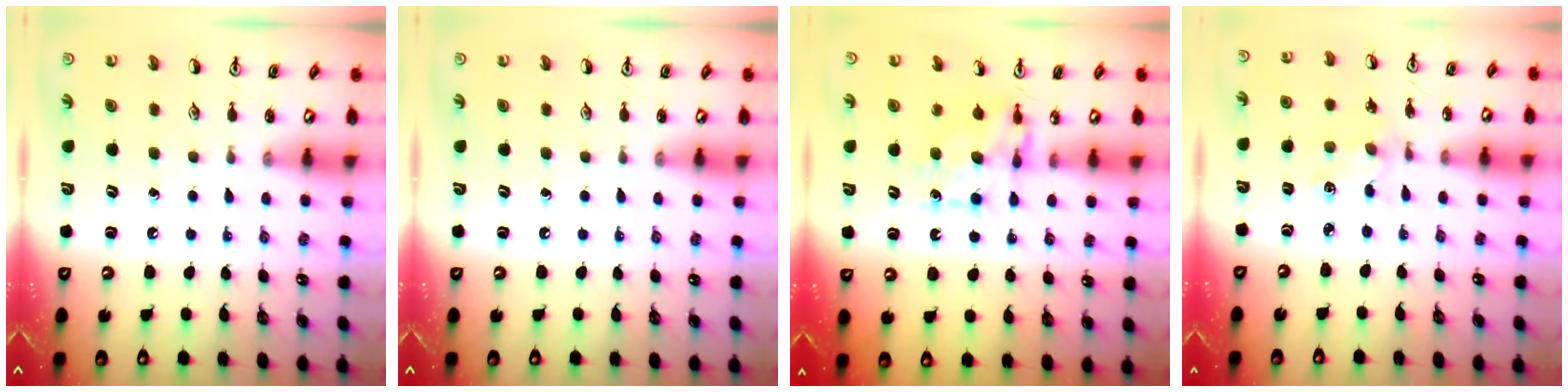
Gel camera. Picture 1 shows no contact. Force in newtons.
{"total": 0.0}
{"total": 7.6, "press": 7.6, "slide": 0.7}
{"total": 1.8, "press": 1.8, "slide": 0.2}